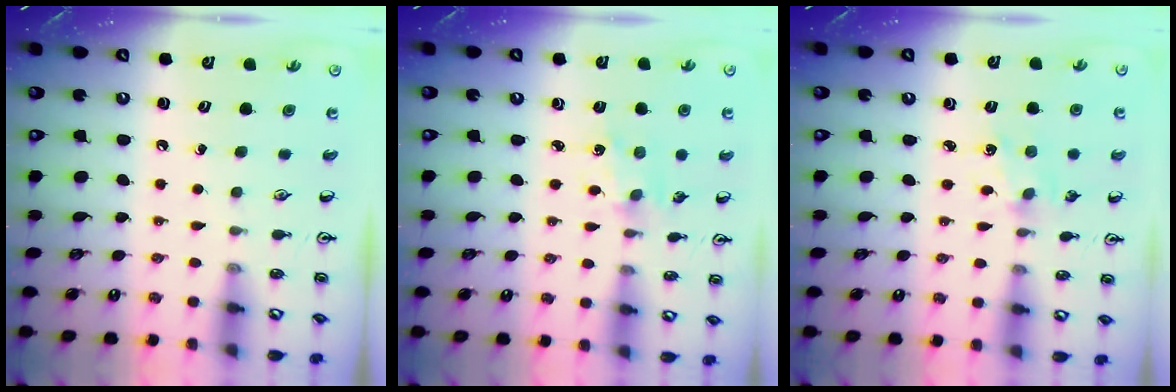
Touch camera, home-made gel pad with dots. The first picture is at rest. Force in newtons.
{"total": 1.1, "press": 1.1, "slide": 0.2}
{"total": 2.0, "press": 2.0, "slide": 0.3}